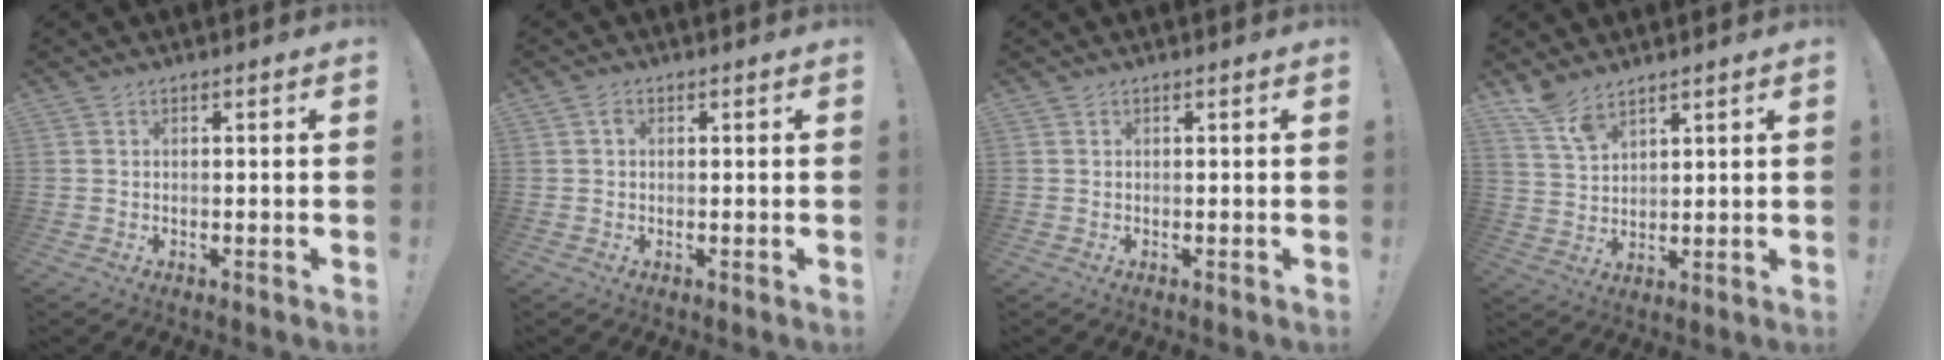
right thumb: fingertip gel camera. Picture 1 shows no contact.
{"total": 1.2, "force": [0.1, 1.0, 0.6], "torque": [-0.012, 0.005, 0.001]}
{"total": 0.0}
{"total": 6.9, "force": [5.7, 2.5, 2.9], "torque": [-0.054, -0.035, 0.108]}